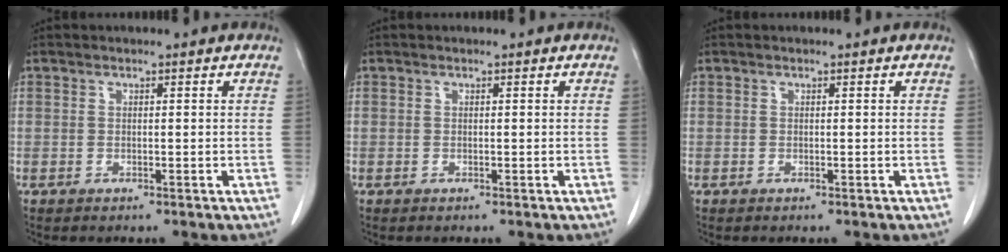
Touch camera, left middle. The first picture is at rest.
{"total": 0.0}
{"total": 0.0}